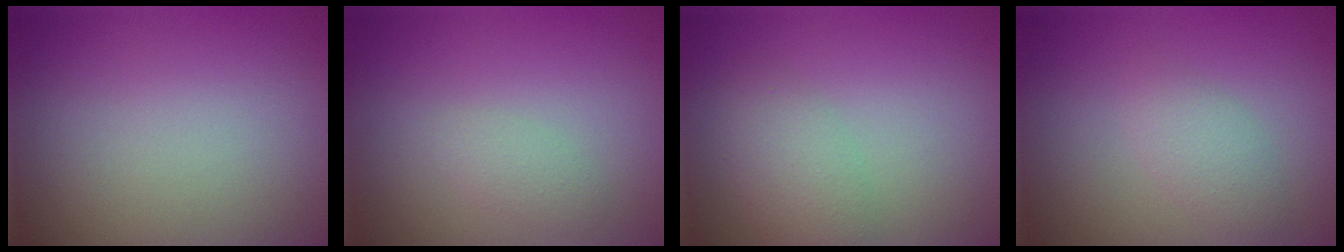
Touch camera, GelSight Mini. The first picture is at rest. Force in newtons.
{"total": 1.2, "press": 1.2, "slide": 0.1}
{"total": 2.9, "press": 2.9, "slide": 0.1}
{"total": 1.8, "press": 1.8, "slide": 0.1}